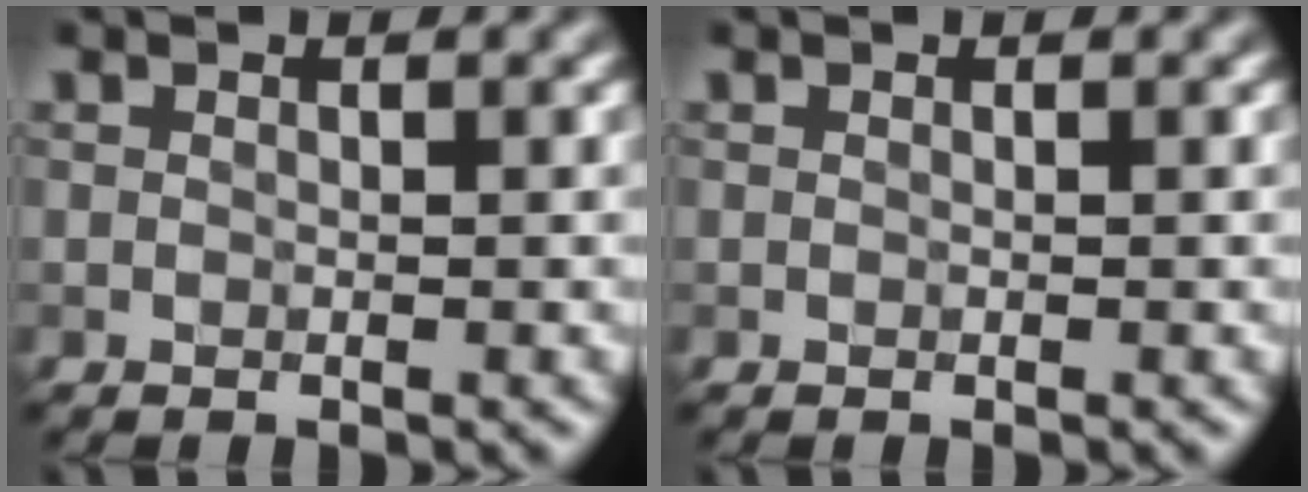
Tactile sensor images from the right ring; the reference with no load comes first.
{"total": 0.0}